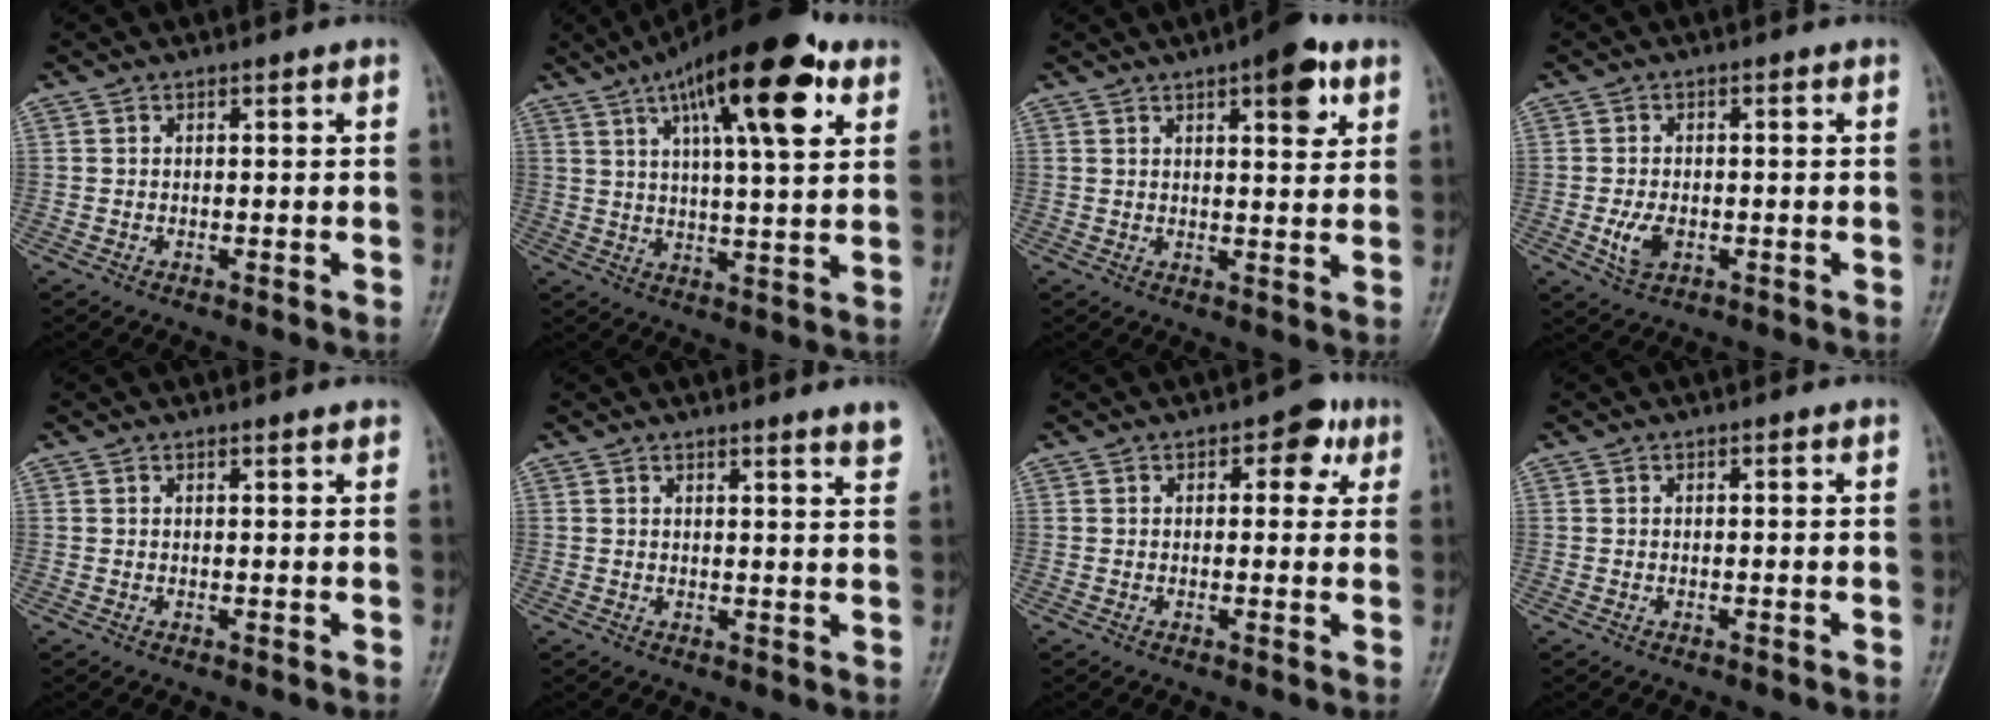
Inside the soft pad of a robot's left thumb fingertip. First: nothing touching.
{"total": 19.1, "force": [9.0, 5.6, 15.9], "torque": [-0.227, -0.013, 0.137]}
{"total": 8.1, "force": [4.1, 2.8, 6.3], "torque": [-0.066, -0.014, 0.051]}
{"total": 4.3, "force": [-1.1, 2.7, 3.2], "torque": [-0.062, 0.000, -0.017]}
{"total": 1.1, "force": [1.0, 0.2, 0.5], "torque": [-0.003, -0.002, 0.013]}
{"total": 3.2, "force": [2.7, -0.1, 1.7], "torque": [-0.018, -0.021, 0.030]}
{"total": 5.0, "force": [2.0, 3.0, 3.4], "torque": [-0.009, -0.001, 0.016]}
{"total": 0.0}